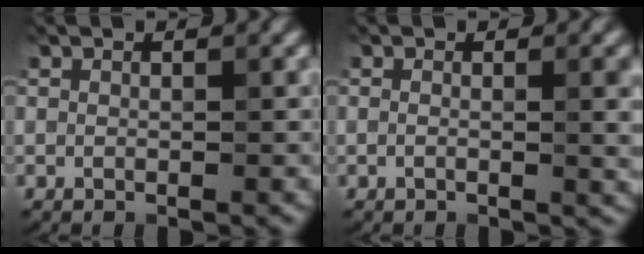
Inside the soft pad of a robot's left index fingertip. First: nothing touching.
{"total": 4.0, "force": [0.1, 1.5, 3.7], "torque": [-0.038, 0.007, -0.006]}